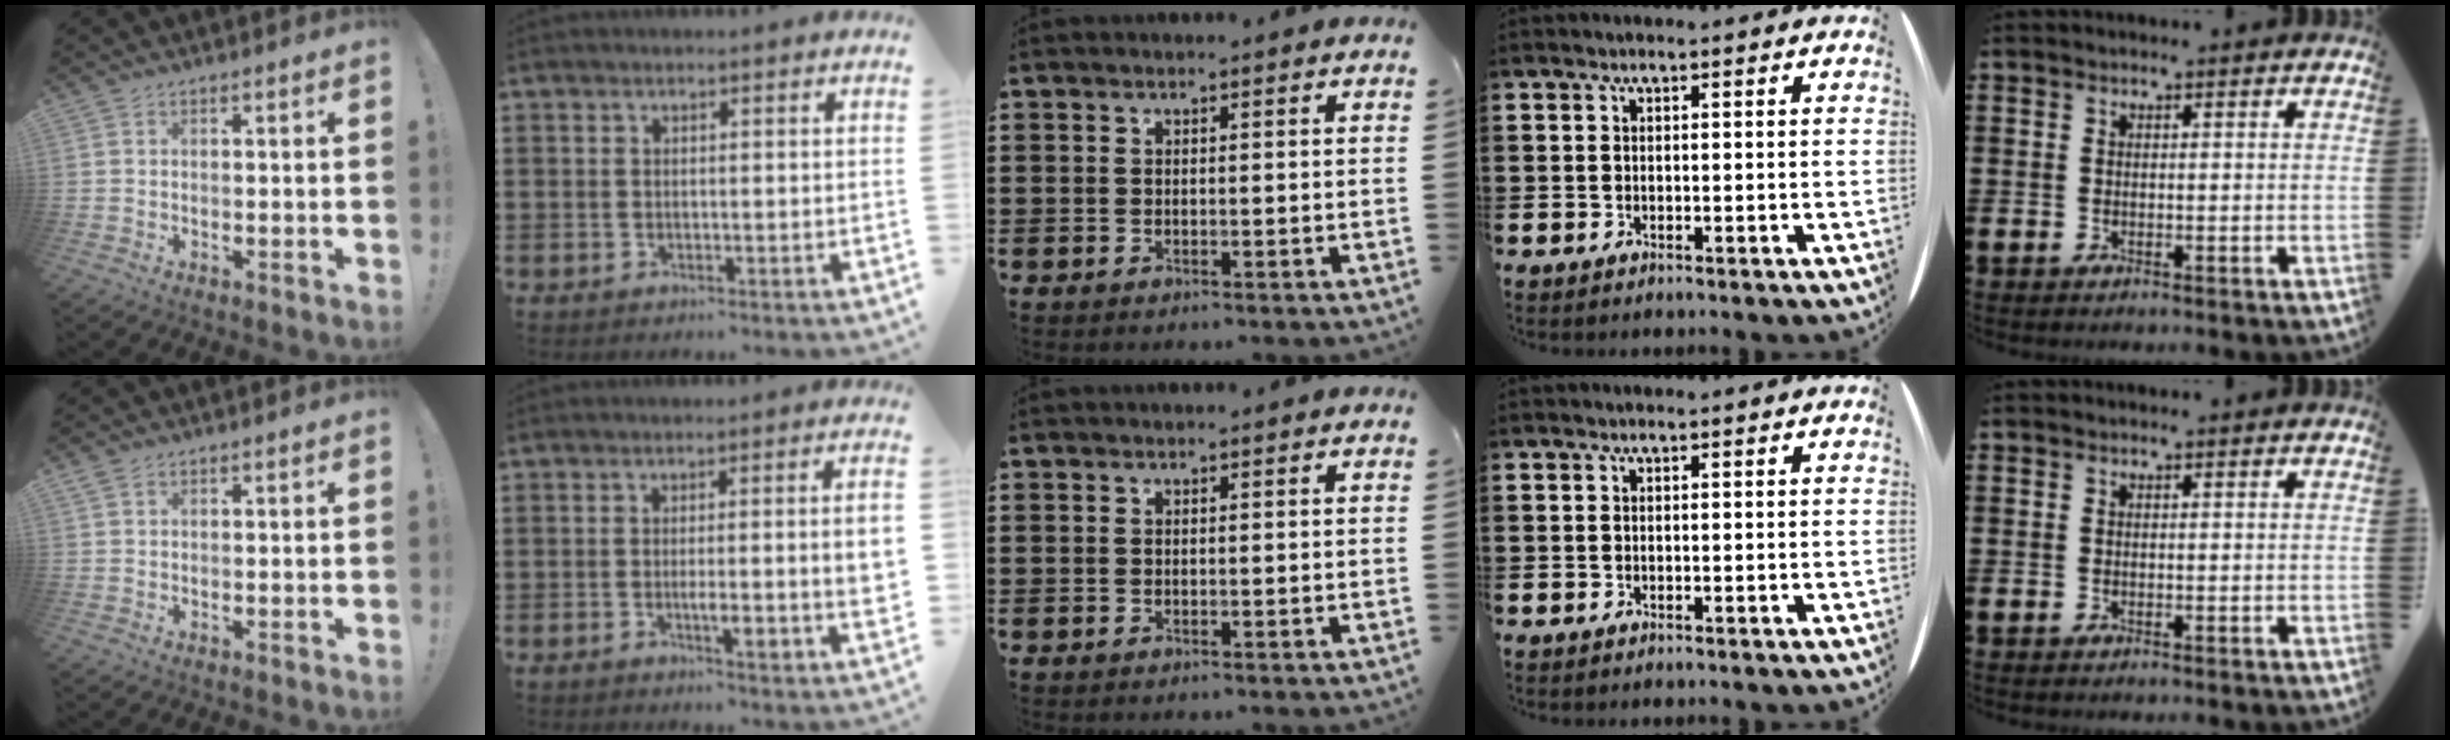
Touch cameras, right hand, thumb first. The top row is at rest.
{"thumb": {"total": 1.0, "force": [0.7, 0.4, 0.6], "torque": [-0.013, 0.001, 0.013]}, "index": {"total": 5.6, "force": [-0.8, 0.7, 5.5], "torque": [-0.091, -0.002, -0.014]}}